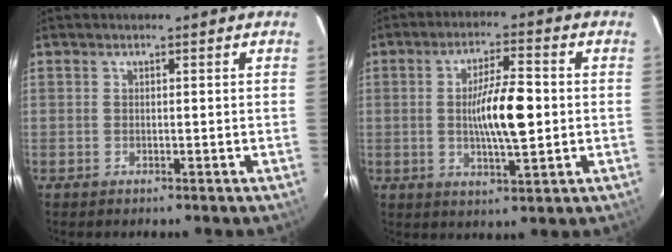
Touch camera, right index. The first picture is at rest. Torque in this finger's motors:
{"motor_torque": [0.68, -0.12, 0.49, 0.15]}